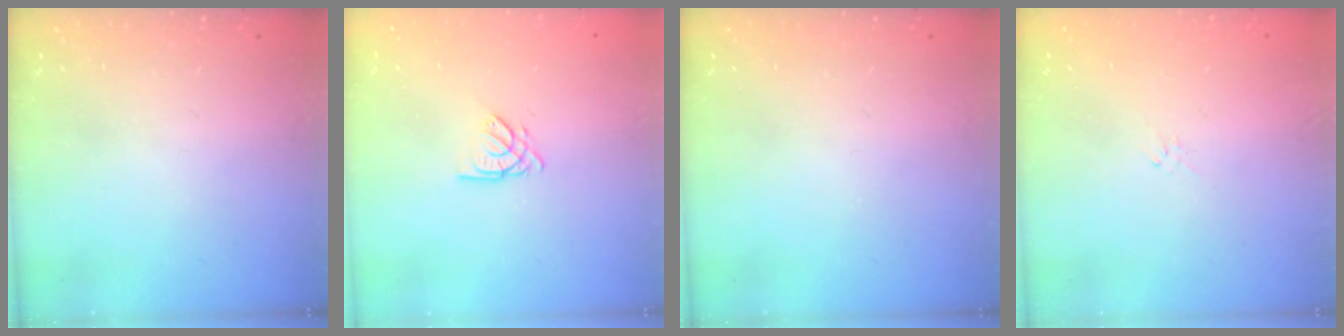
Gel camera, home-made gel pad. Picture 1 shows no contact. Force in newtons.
{"total": 2.7, "press": 2.7, "slide": 0.3}
{"total": 0.0}
{"total": 0.7, "press": 0.5, "slide": 0.4}